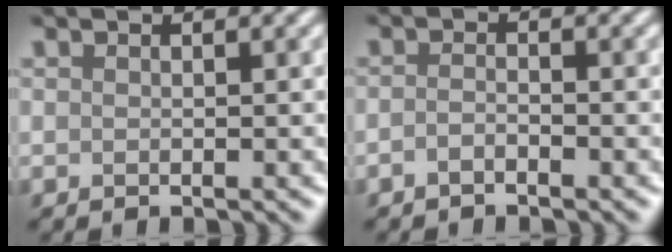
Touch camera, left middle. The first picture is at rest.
{"total": 1.1, "force": [-0.8, 0.3, 0.7], "torque": [-0.017, 0.002, -0.019]}